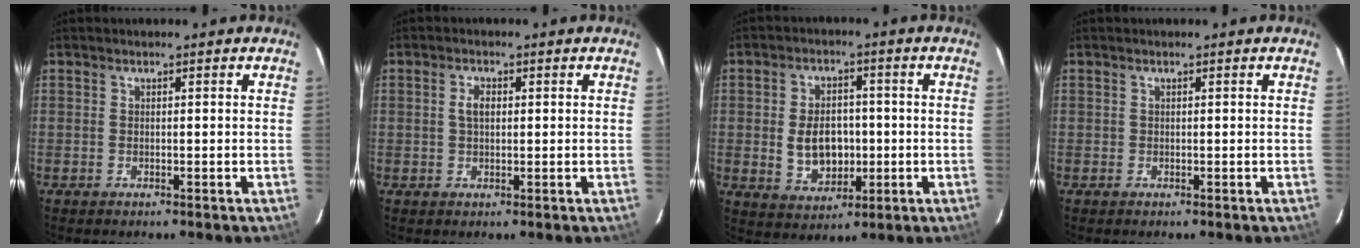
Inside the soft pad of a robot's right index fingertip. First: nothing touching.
{"total": 2.4, "force": [0.4, 1.4, 2.0], "torque": [-0.040, 0.006, 0.008]}
{"total": 8.7, "force": [-0.8, 6.1, 6.1], "torque": [-0.125, 0.004, -0.001]}
{"total": 0.0}